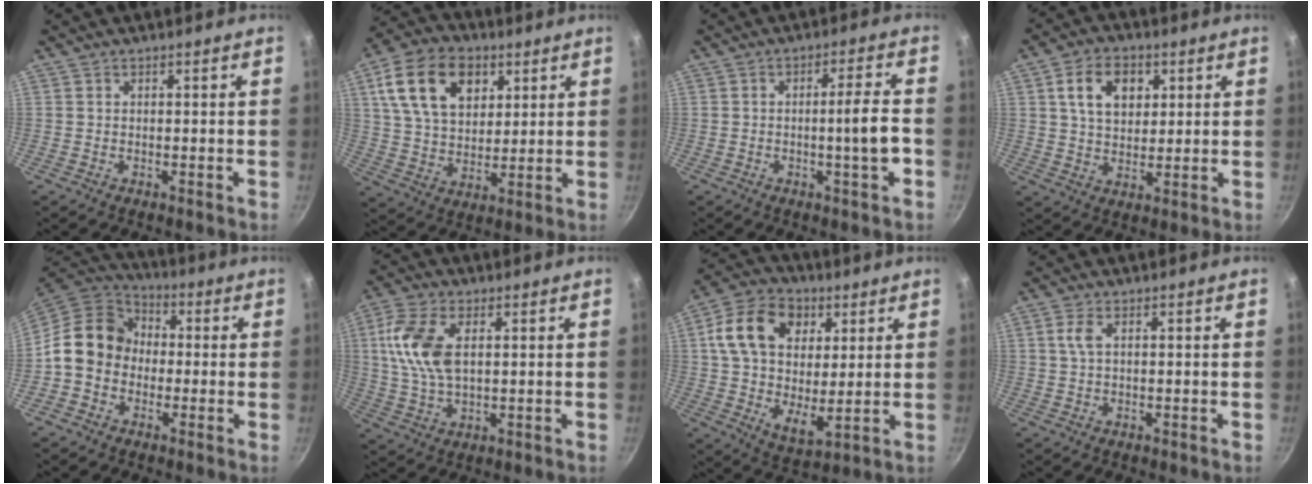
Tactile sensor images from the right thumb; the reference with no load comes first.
{"total": 16.9, "force": [6.6, 11.3, 10.7], "torque": [-0.168, -0.007, 0.113]}
{"total": 6.6, "force": [-1.7, 0.1, 6.3], "torque": [-0.097, 0.013, -0.023]}
{"total": 9.6, "force": [3.1, 6.6, 6.2], "torque": [-0.086, -0.003, 0.052]}
{"total": 12.4, "force": [-0.6, 10.6, 6.5], "torque": [-0.077, 0.034, -0.033]}
{"total": 11.5, "force": [2.6, 6.3, 9.3], "torque": [-0.184, 0.003, 0.048]}
{"total": 17.8, "force": [5.6, 12.1, 11.8], "torque": [-0.193, -0.013, 0.090]}
{"total": 2.7, "force": [0.8, 1.3, 2.3], "torque": [-0.049, 0.003, 0.017]}